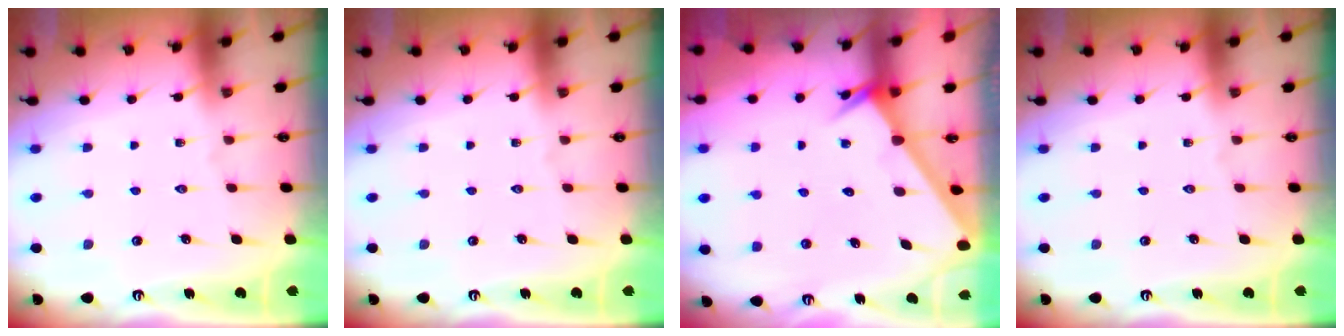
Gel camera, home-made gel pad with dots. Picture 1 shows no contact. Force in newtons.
{"total": 0.0}
{"total": 2.6, "press": 2.6, "slide": 0.0}
{"total": 0.0}